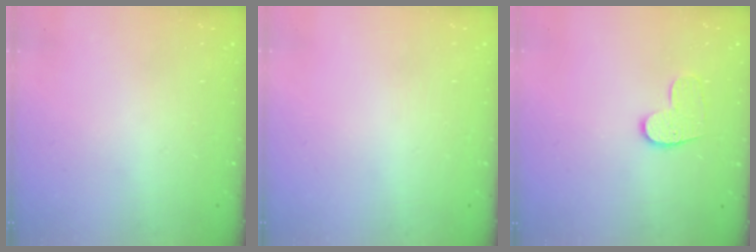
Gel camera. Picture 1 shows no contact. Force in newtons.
{"total": 0.0}
{"total": 8.2, "press": 8.2, "slide": 0.2}